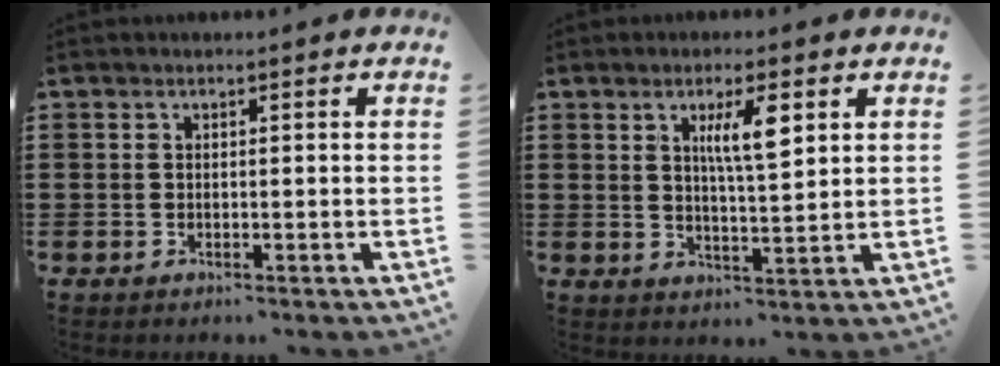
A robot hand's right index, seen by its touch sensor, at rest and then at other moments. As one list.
[{"total": 6.1, "force": [2.5, 1.4, 5.3], "torque": [-0.103, 0.006, 0.038]}]